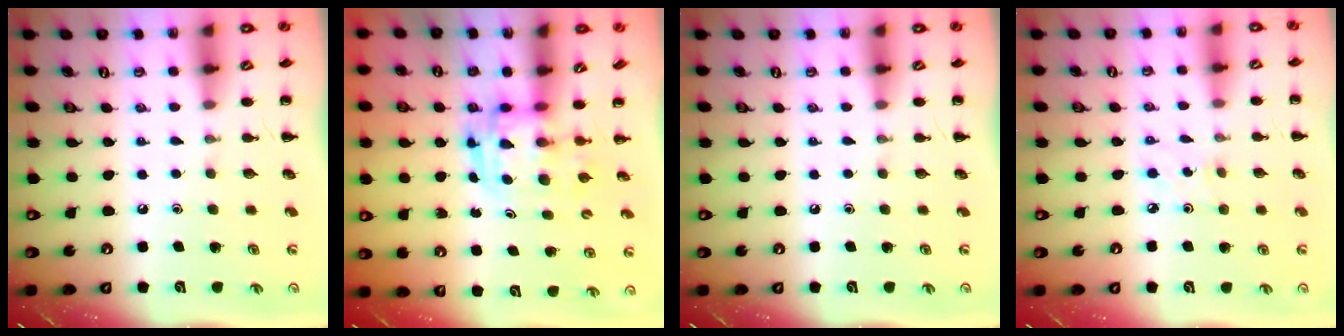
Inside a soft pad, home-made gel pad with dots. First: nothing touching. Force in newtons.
{"total": 3.3, "press": 3.3, "slide": 0.7}
{"total": 0.0}
{"total": 2.7, "press": 2.5, "slide": 0.9}